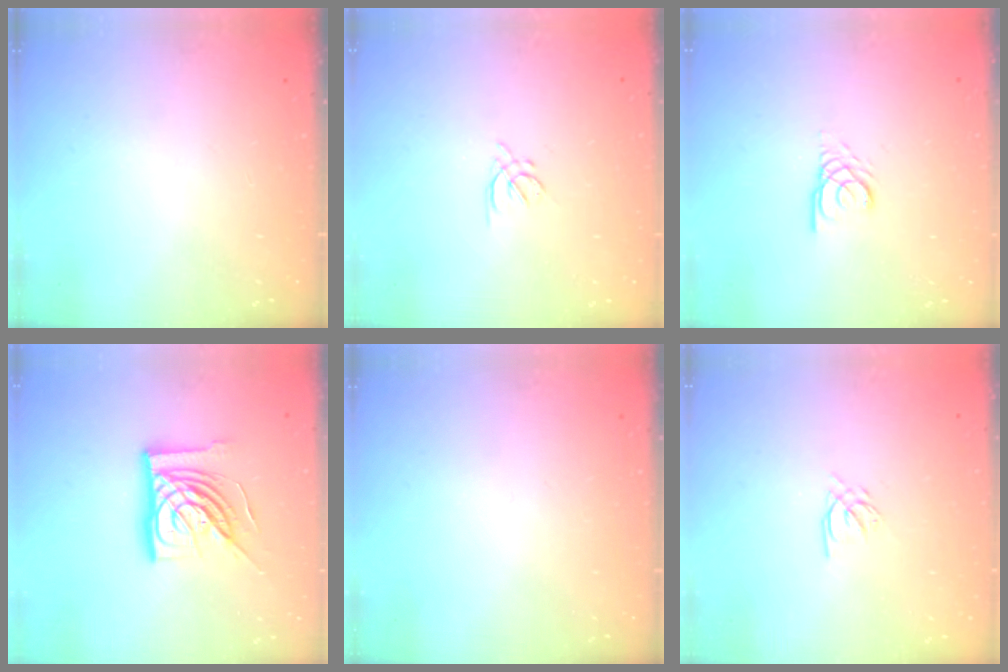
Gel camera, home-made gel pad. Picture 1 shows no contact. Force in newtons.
{"total": 2.8, "press": 2.8, "slide": 0.7}
{"total": 2.6, "press": 2.6, "slide": 0.1}
{"total": 15.7, "press": 15.7, "slide": 1.5}
{"total": 0.0}
{"total": 2.4, "press": 2.4, "slide": 0.3}